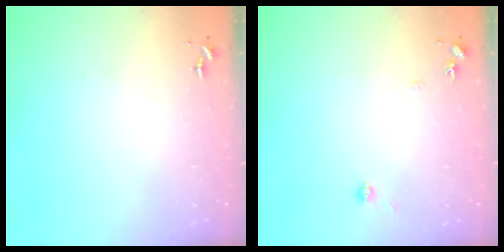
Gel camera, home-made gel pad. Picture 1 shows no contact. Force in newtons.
{"total": 6.6, "press": 6.5, "slide": 0.7}